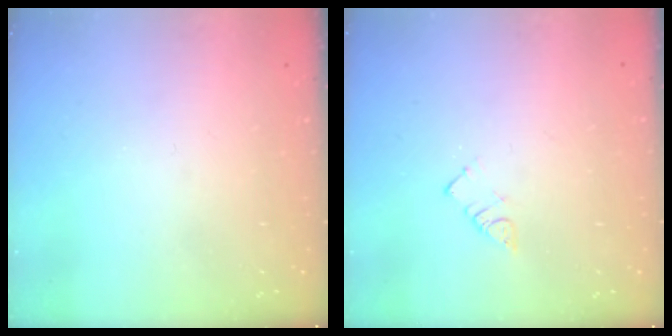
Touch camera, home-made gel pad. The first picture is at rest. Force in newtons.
{"total": 2.9, "press": 2.9, "slide": 0.2}